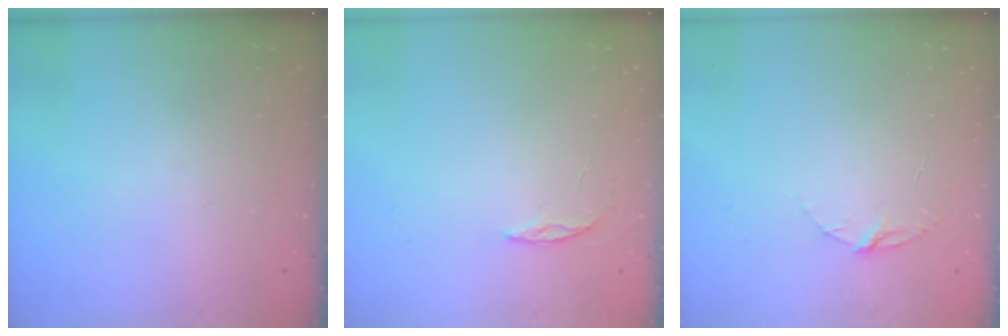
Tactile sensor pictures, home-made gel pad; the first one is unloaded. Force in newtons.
{"total": 2.4, "press": 2.4, "slide": 0.2}
{"total": 4.1, "press": 4.1, "slide": 0.3}